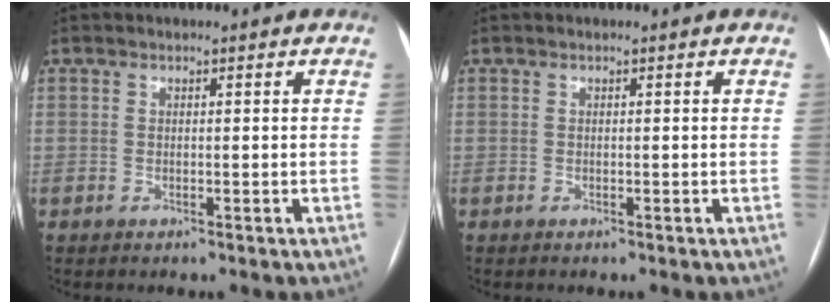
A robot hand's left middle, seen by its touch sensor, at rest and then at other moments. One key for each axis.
{"total": 0.0}